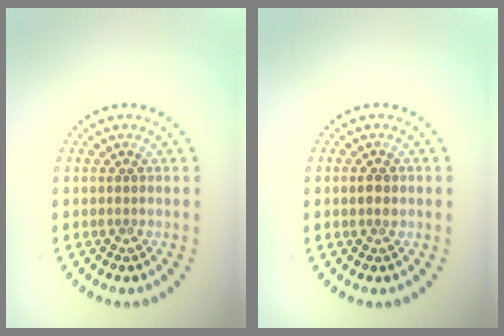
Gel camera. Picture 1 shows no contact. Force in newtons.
{"total": 1.1, "press": 1.1, "slide": 0.1}